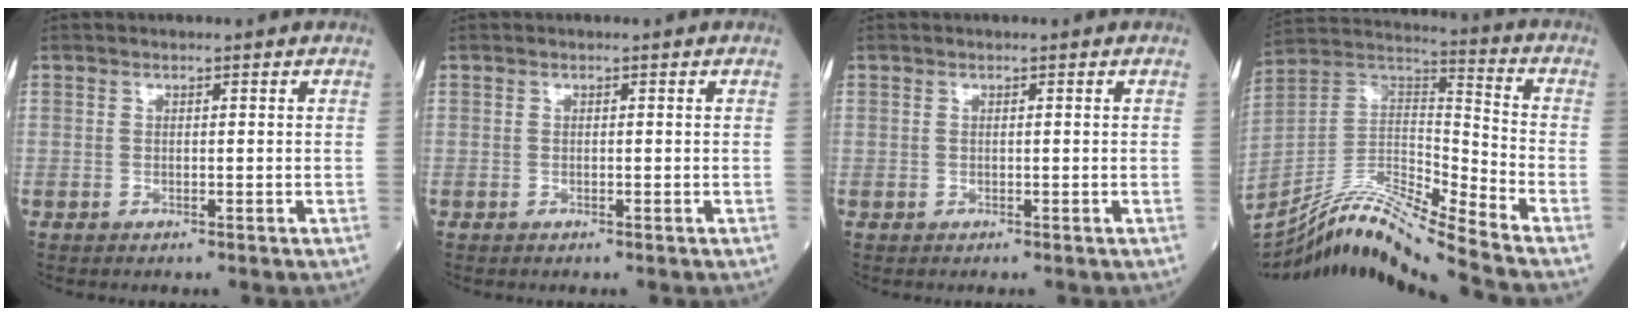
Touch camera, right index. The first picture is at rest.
{"total": 0.0}
{"total": 0.0}
{"total": 17.8, "force": [-16.2, -2.2, 7.1], "torque": [-0.131, 0.029, -0.292]}